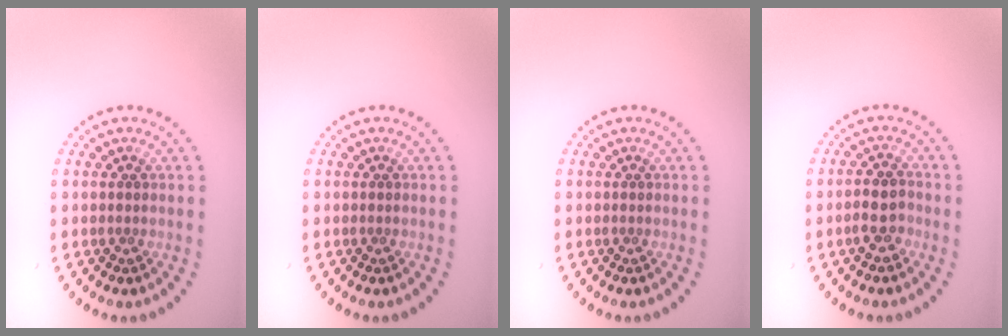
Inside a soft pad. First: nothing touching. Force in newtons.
{"total": 0.0}
{"total": 0.0}
{"total": 2.4, "press": 2.3, "slide": 0.8}